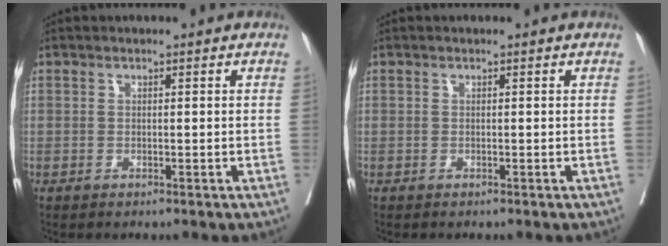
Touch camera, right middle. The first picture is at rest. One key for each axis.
{"total": 0.0}